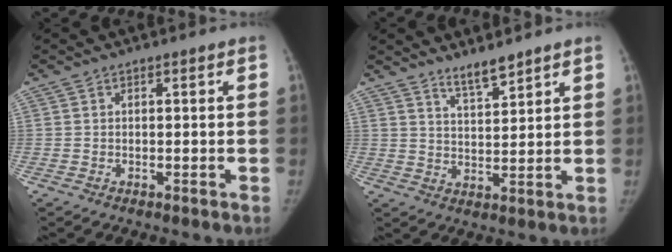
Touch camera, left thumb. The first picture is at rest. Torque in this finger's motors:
{"motor_torque": [-0.02, 0.09, -0.28, -0.19, 0.05]}